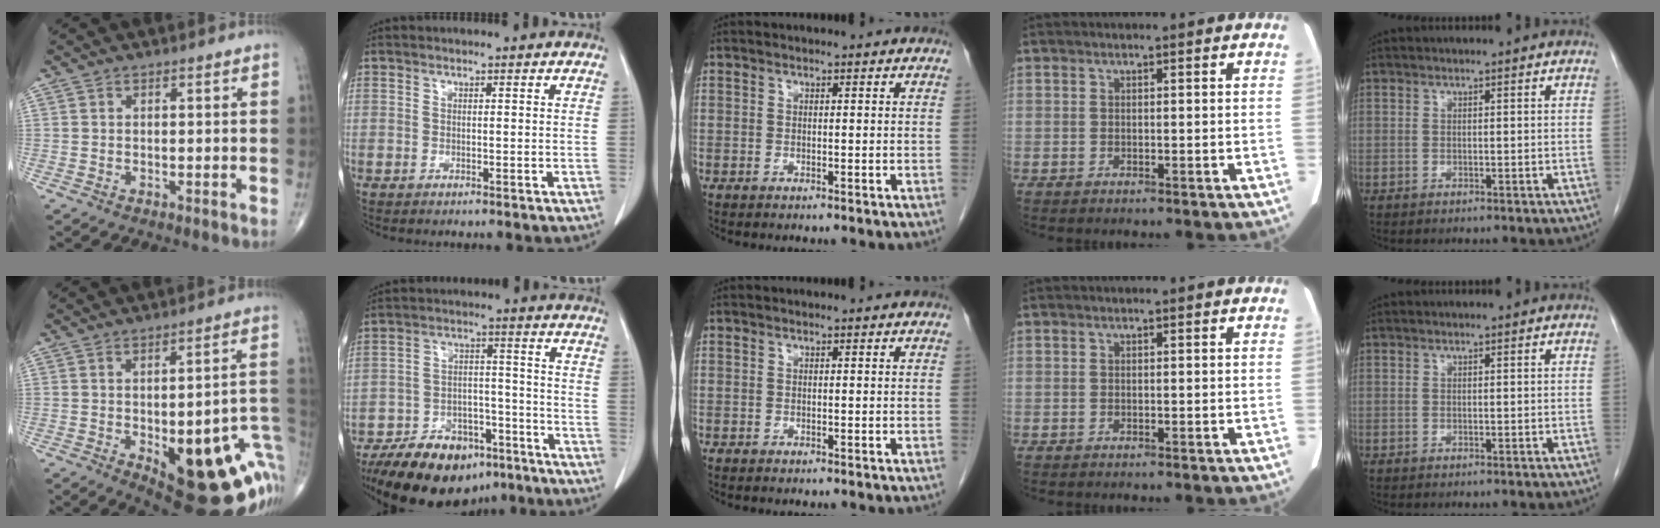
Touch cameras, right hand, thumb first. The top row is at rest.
{"thumb": {"total": 26.4, "force": [-7.1, 10.3, 23.2], "torque": [-0.216, 0.019, -0.064]}, "index": {"total": 17.3, "force": [-12.4, 8.3, 8.7], "torque": [-0.159, 0.014, -0.199]}}